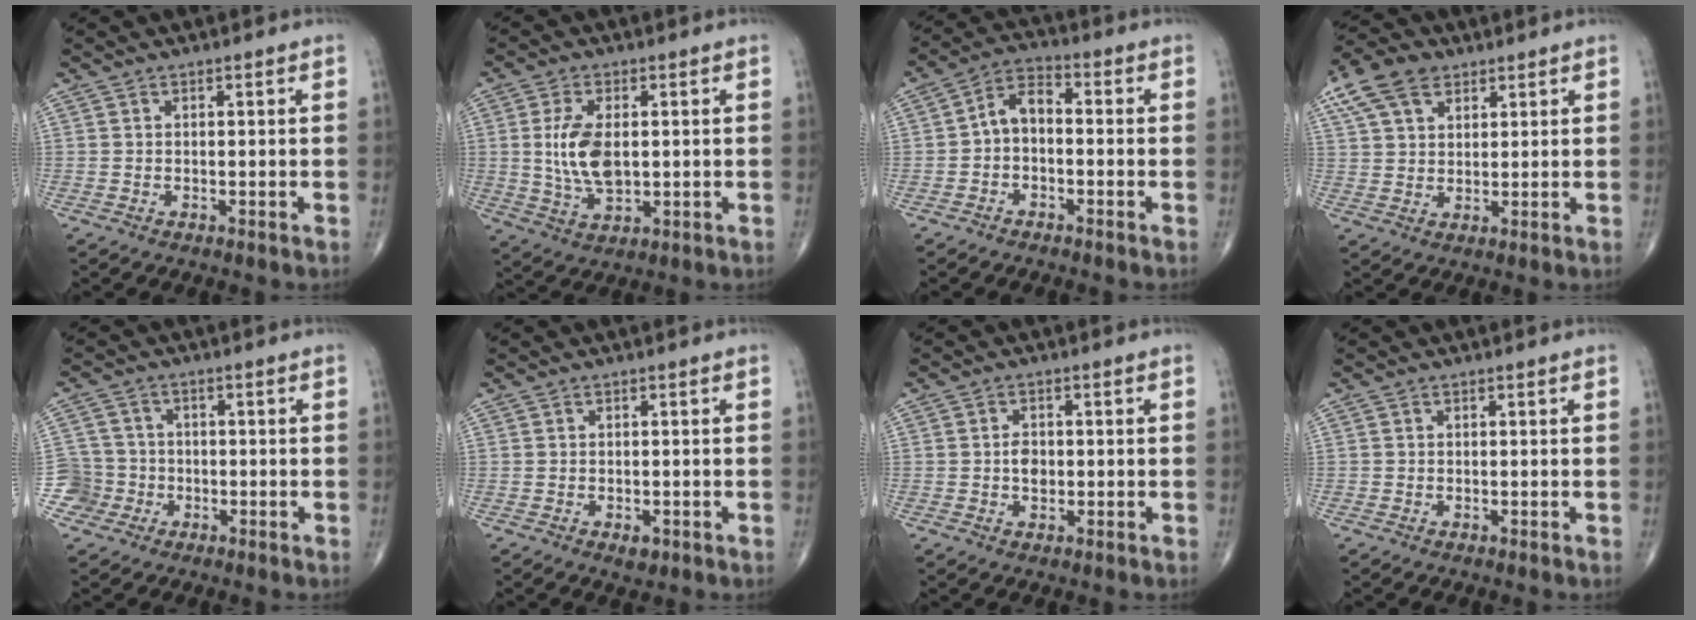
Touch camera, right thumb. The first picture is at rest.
{"total": 8.9, "force": [0.7, 4.6, 7.6], "torque": [-0.150, -0.010, 0.019]}
{"total": 5.8, "force": [-0.8, 3.7, 4.4], "torque": [-0.070, 0.029, -0.029]}
{"total": 10.1, "force": [5.3, 6.2, 5.8], "torque": [-0.105, 0.003, 0.100]}
{"total": 5.6, "force": [-2.3, 5.2, -0.3], "torque": [0.033, 0.021, -0.046]}
{"total": 1.9, "force": [-0.8, 1.1, 1.3], "torque": [-0.014, 0.000, -0.008]}
{"total": 2.7, "force": [-0.2, 1.9, 1.8], "torque": [-0.019, 0.003, -0.007]}
{"total": 0.0}